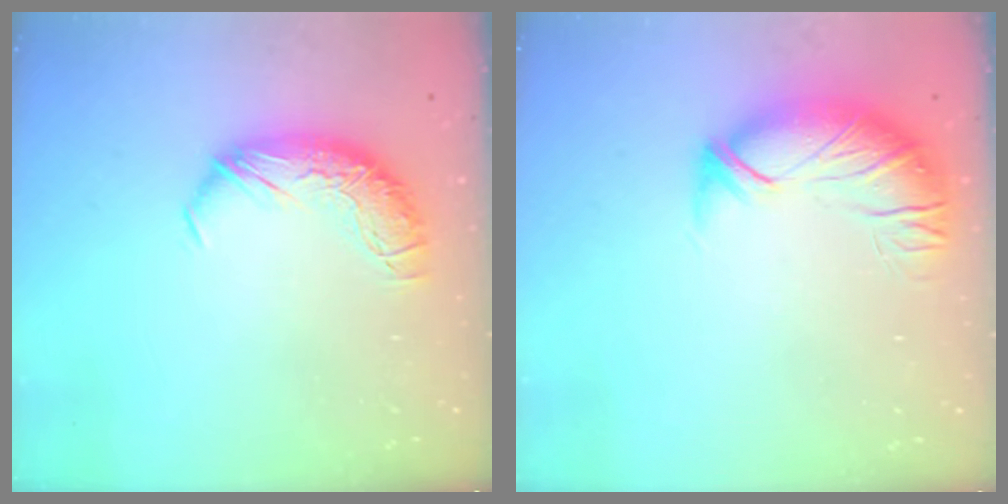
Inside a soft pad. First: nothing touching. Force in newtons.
{"total": 2.8, "press": 1.3, "slide": 2.5}